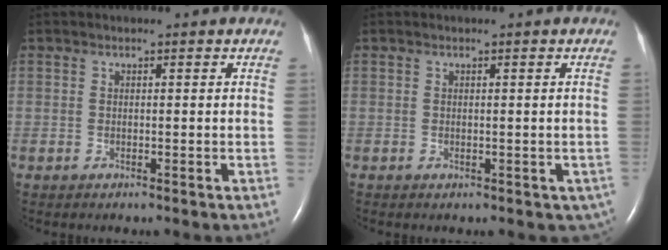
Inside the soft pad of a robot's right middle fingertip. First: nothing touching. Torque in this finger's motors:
{"motor_torque": [0.03, -0.02, 0.10, 0.02]}